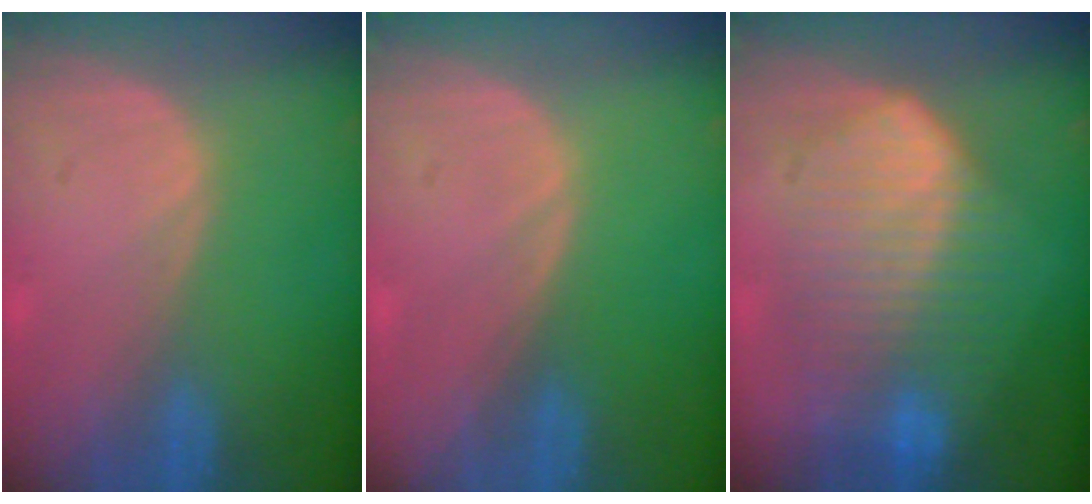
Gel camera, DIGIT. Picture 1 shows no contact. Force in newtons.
{"total": 0.0}
{"total": 10.4, "press": 10.4, "slide": 0.5}